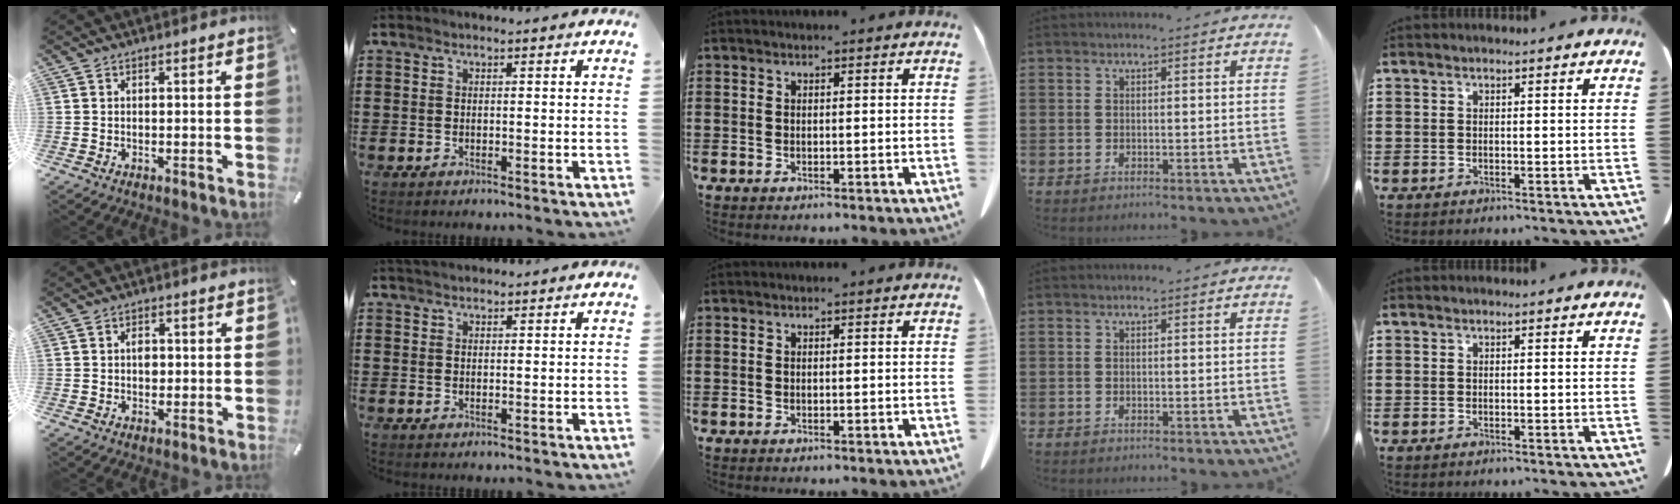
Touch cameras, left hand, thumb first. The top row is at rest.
{"thumb": {"total": 2.5, "force": [-0.1, 1.9, 1.6], "torque": [-0.016, -0.003, -0.007]}, "index": {"total": 1.1, "force": [1.0, 0.3, 0.2], "torque": [-0.005, 0.002, 0.020]}}